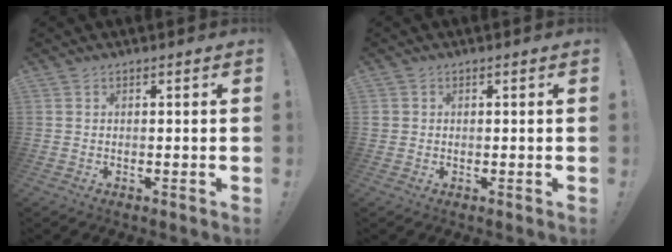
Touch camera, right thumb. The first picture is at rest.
{"total": 1.3, "force": [0.3, 1.3, 0.2], "torque": [-0.005, 0.003, 0.006]}